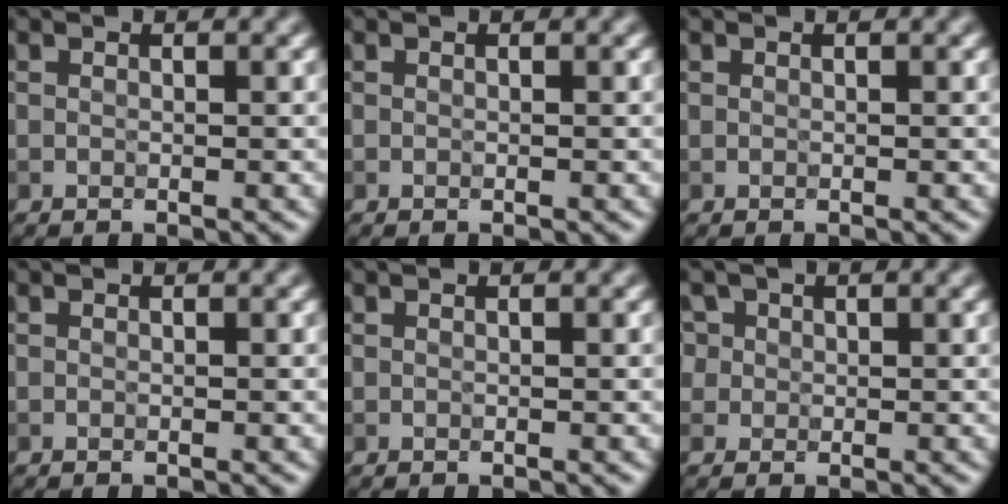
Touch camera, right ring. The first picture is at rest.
{"total": 0.0}
{"total": 0.0}
{"total": 0.0}
{"total": 0.0}
{"total": 2.7, "force": [1.1, 2.4, 0.7], "torque": [0.004, 0.022, -0.019]}